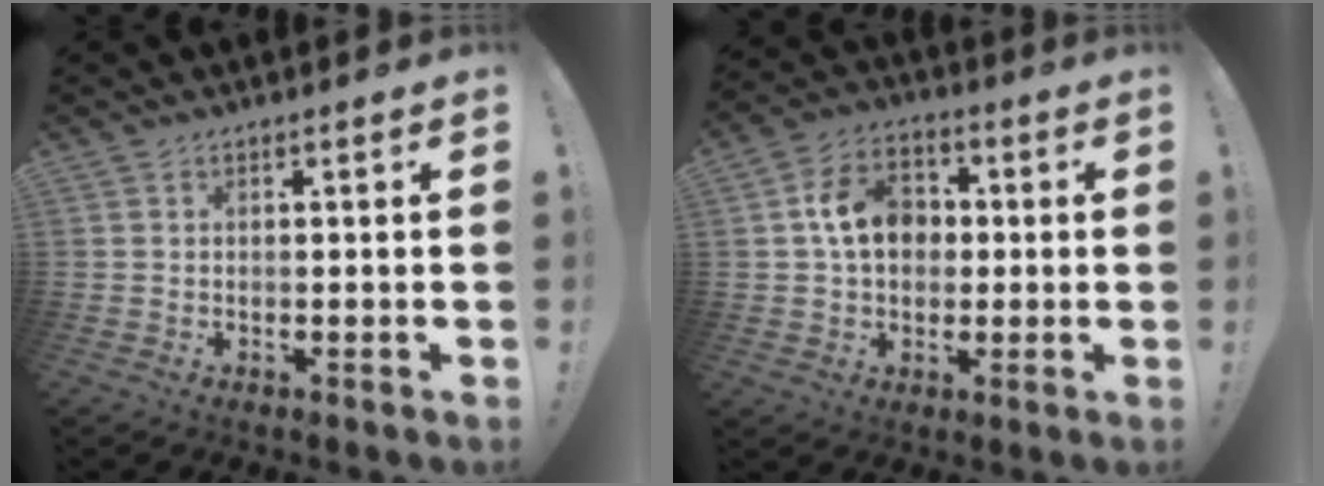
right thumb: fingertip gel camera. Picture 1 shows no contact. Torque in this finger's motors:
{"motor_torque": [1.44, 1.65, 0.20, 0.19, 0.33]}